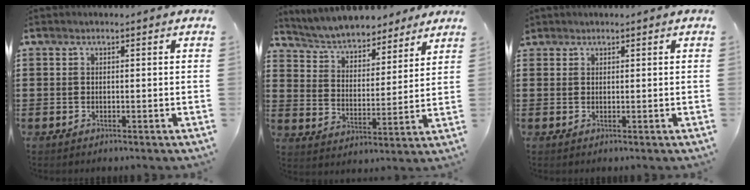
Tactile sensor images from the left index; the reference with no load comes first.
{"total": 5.4, "force": [5.2, 0.8, 0.9], "torque": [-0.046, -0.033, 0.089]}
{"total": 0.9, "force": [0.8, 0.4, 0.1], "torque": [-0.004, 0.001, 0.017]}